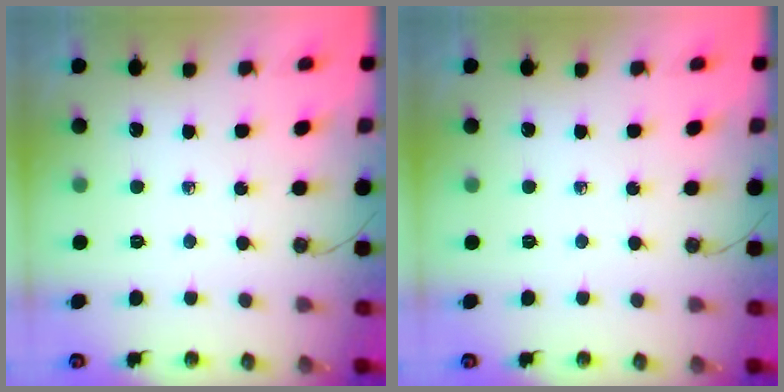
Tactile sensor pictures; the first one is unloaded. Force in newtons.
{"total": 0.0}